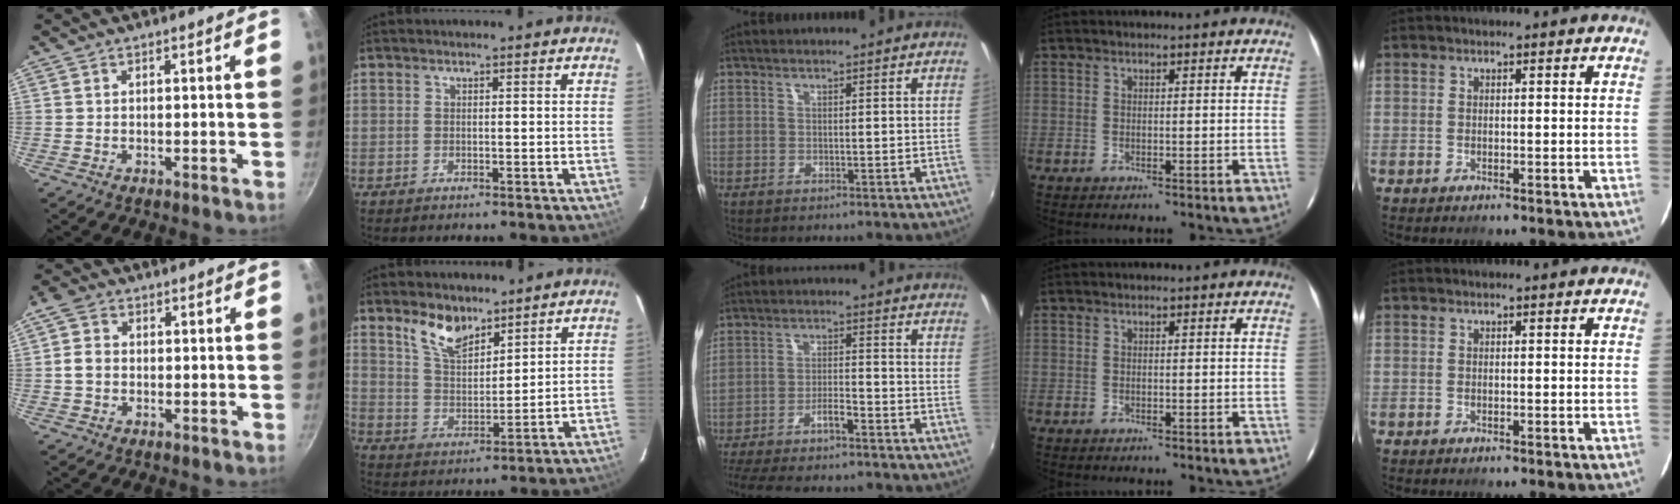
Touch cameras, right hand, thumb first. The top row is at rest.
{"thumb": {"total": 4.5, "force": [0.0, 3.7, 2.6], "torque": [-0.039, 0.008, -0.010]}, "index": {"total": 8.4, "force": [6.1, 3.7, 4.4], "torque": [-0.079, 0.009, 0.121]}, "middle": {"total": 12.1, "force": [-10.7, 1.6, 5.5], "torque": [-0.126, 0.001, -0.175]}}